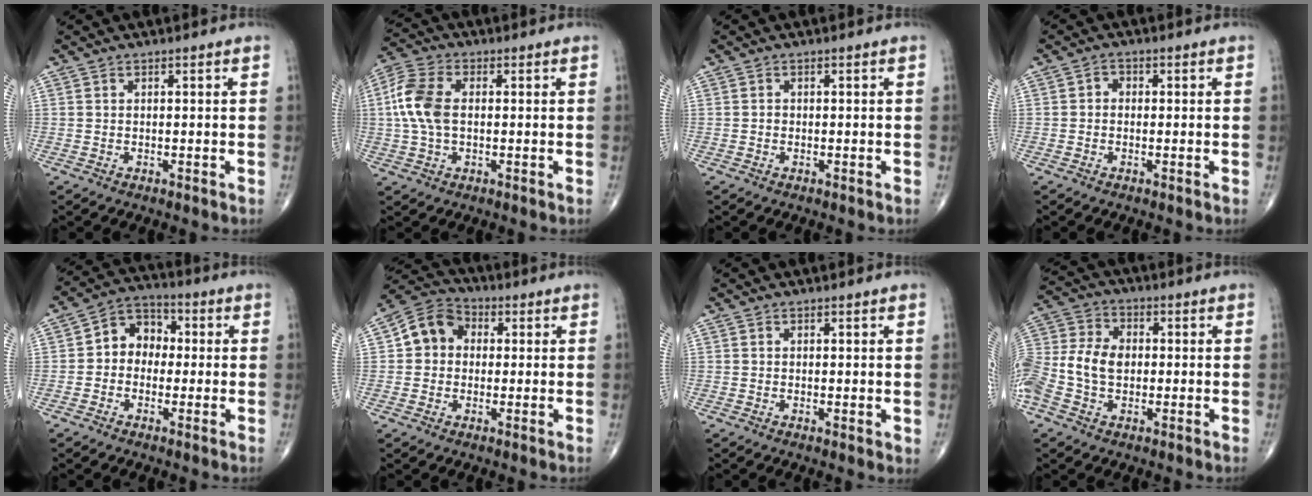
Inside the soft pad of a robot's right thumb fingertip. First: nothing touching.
{"total": 9.4, "force": [0.6, 5.6, 7.5], "torque": [-0.173, 0.017, 0.008]}
{"total": 0.5, "force": [-0.2, 0.4, 0.2], "torque": [0.000, 0.002, -0.004]}
{"total": 1.7, "force": [-0.1, 1.4, 0.9], "torque": [0.003, 0.007, -0.010]}
{"total": 7.9, "force": [-0.1, 6.5, 4.5], "torque": [-0.037, 0.031, -0.019]}
{"total": 8.3, "force": [0.8, 7.1, 4.2], "torque": [-0.055, 0.022, -0.001]}
{"total": 1.3, "force": [0.2, 0.5, 1.2], "torque": [-0.021, -0.007, 0.000]}
{"total": 12.8, "force": [-1.4, 9.0, 9.0], "torque": [-0.209, 0.024, -0.031]}